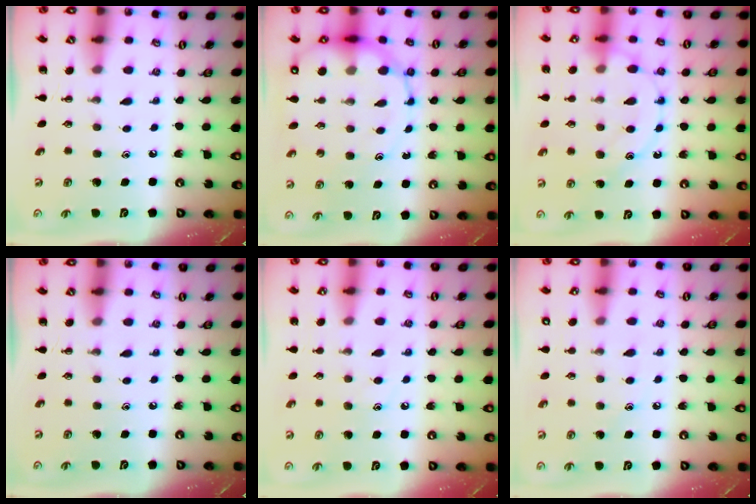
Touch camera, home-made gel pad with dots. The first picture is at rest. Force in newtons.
{"total": 14.5, "press": 14.0, "slide": 3.8}
{"total": 14.6, "press": 14.6, "slide": 0.6}
{"total": 0.0}
{"total": 6.5, "press": 6.3, "slide": 1.2}
{"total": 7.3, "press": 7.1, "slide": 1.8}